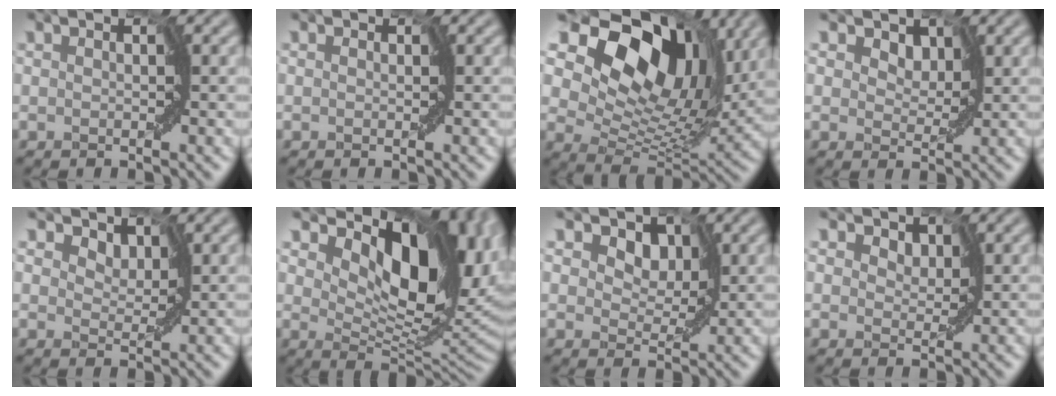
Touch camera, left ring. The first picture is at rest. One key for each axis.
{"total": 0.0}
{"total": 13.8, "fx": 7.2, "fy": 8.4, "fz": 8.3, "tx": -0.142, "ty": 0.012, "tz": 0.120}
{"total": 3.8, "fx": 2.2, "fy": 2.4, "fz": 1.9, "tx": -0.026, "ty": 0.011, "tz": 0.010}
{"total": 2.8, "fx": 2.1, "fy": 1.6, "fz": 1.0, "tx": -0.018, "ty": 0.006, "tz": 0.012}
{"total": 12.7, "fx": 4.2, "fy": 6.8, "fz": 9.8, "tx": -0.135, "ty": -0.010, "tz": 0.077}
{"total": 6.4, "fx": 3.2, "fy": 4.2, "fz": 3.6, "tx": -0.039, "ty": 0.016, "tz": 0.017}
{"total": 2.5, "fx": 1.7, "fy": 1.6, "fz": 1.0, "tx": -0.012, "ty": 0.004, "tz": 0.010}